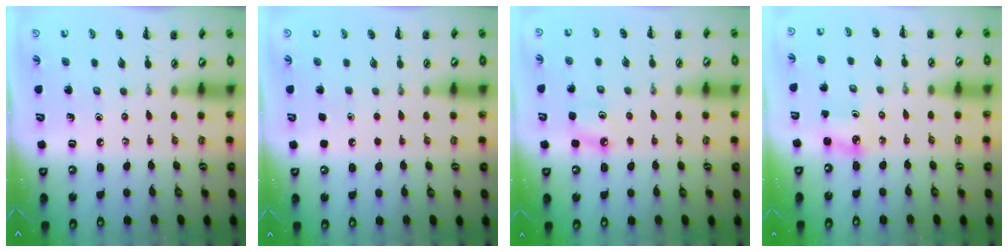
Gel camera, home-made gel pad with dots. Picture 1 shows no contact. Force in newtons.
{"total": 1.7, "press": 1.7, "slide": 0.1}
{"total": 5.8, "press": 5.5, "slide": 1.8}
{"total": 2.9, "press": 2.8, "slide": 0.5}